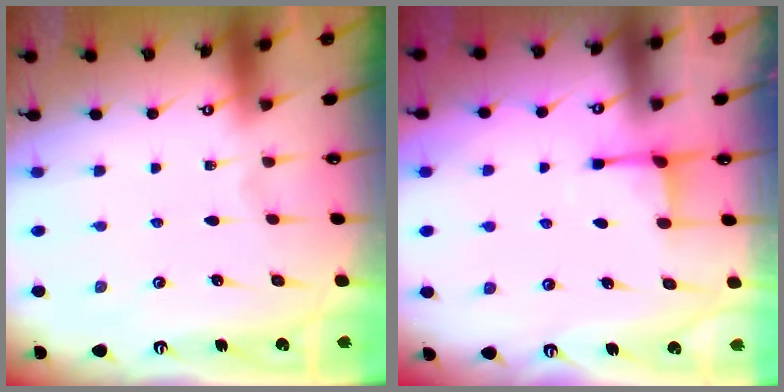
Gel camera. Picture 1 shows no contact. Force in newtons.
{"total": 2.2, "press": 2.1, "slide": 0.7}